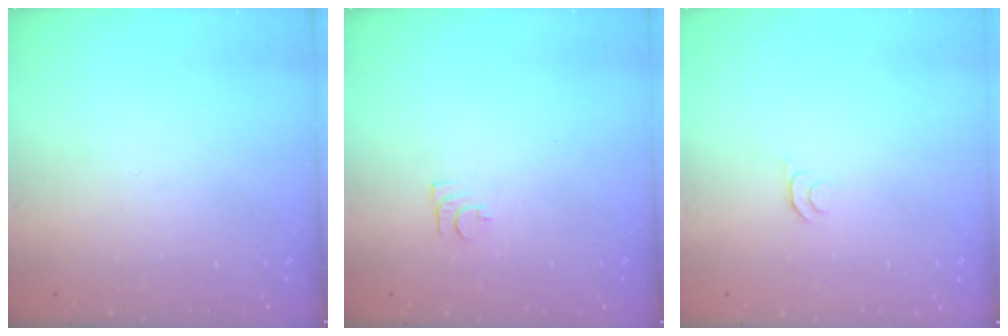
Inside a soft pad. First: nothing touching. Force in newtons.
{"total": 5.2, "press": 5.1, "slide": 0.6}
{"total": 4.3, "press": 4.3, "slide": 0.7}